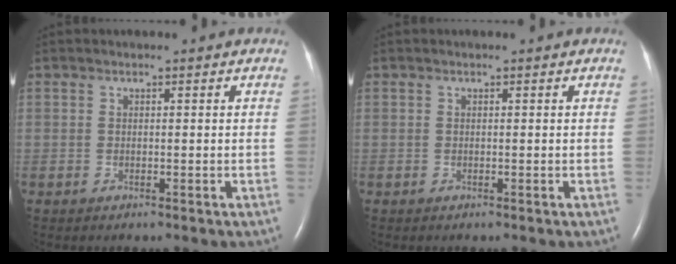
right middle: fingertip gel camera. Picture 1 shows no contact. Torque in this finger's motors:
{"motor_torque": [0.00, 0.00, 0.00, 0.00]}